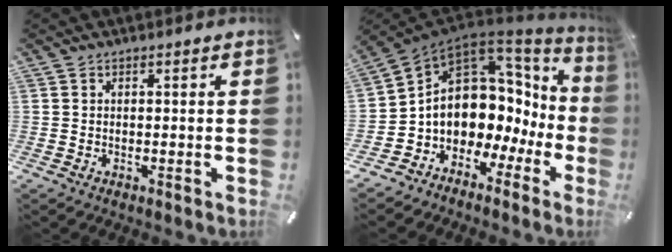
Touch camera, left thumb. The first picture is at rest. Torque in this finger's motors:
{"motor_torque": [0.76, 1.44, 1.07, 1.08, 0.16]}